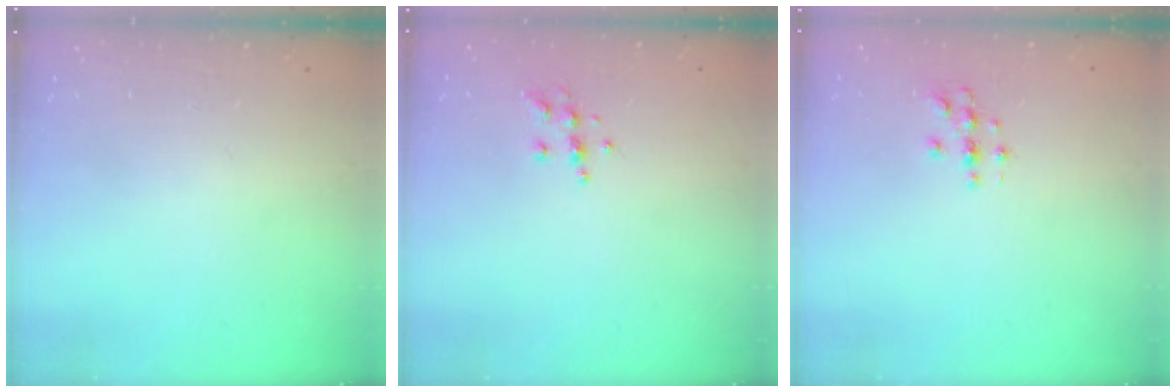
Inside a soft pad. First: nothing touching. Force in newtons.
{"total": 5.7, "press": 5.6, "slide": 1.1}
{"total": 3.0, "press": 3.0, "slide": 0.3}